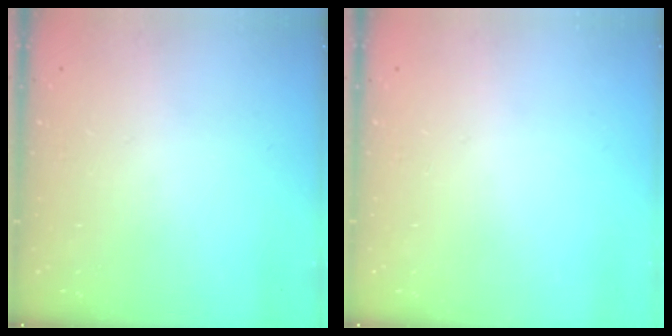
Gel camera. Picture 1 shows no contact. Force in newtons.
{"total": 0.0}